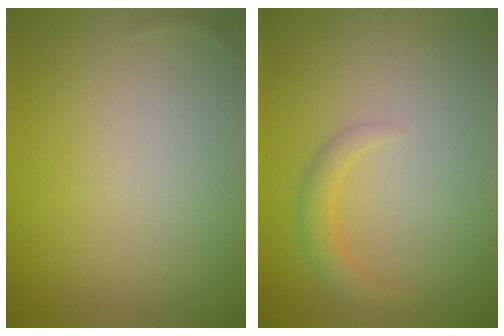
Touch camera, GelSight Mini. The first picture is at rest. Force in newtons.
{"total": 1.7, "press": 1.7, "slide": 0.2}